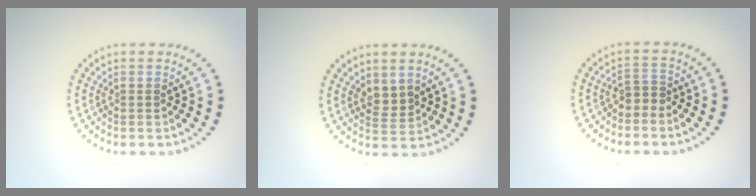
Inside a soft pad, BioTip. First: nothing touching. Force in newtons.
{"total": 1.6, "press": 1.3, "slide": 1.0}
{"total": 1.6, "press": 1.2, "slide": 1.0}